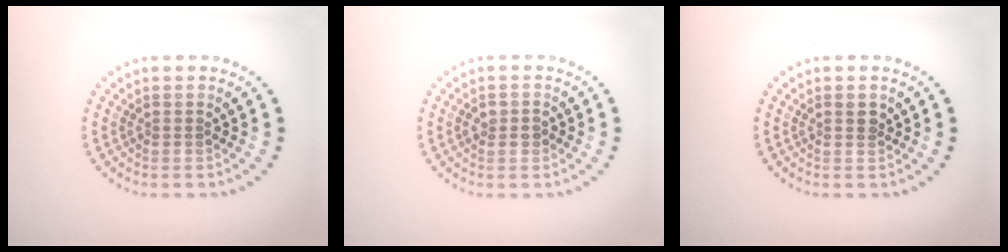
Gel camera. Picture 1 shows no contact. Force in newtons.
{"total": 1.5, "press": 1.5, "slide": 0.1}
{"total": 1.3, "press": 1.2, "slide": 0.4}